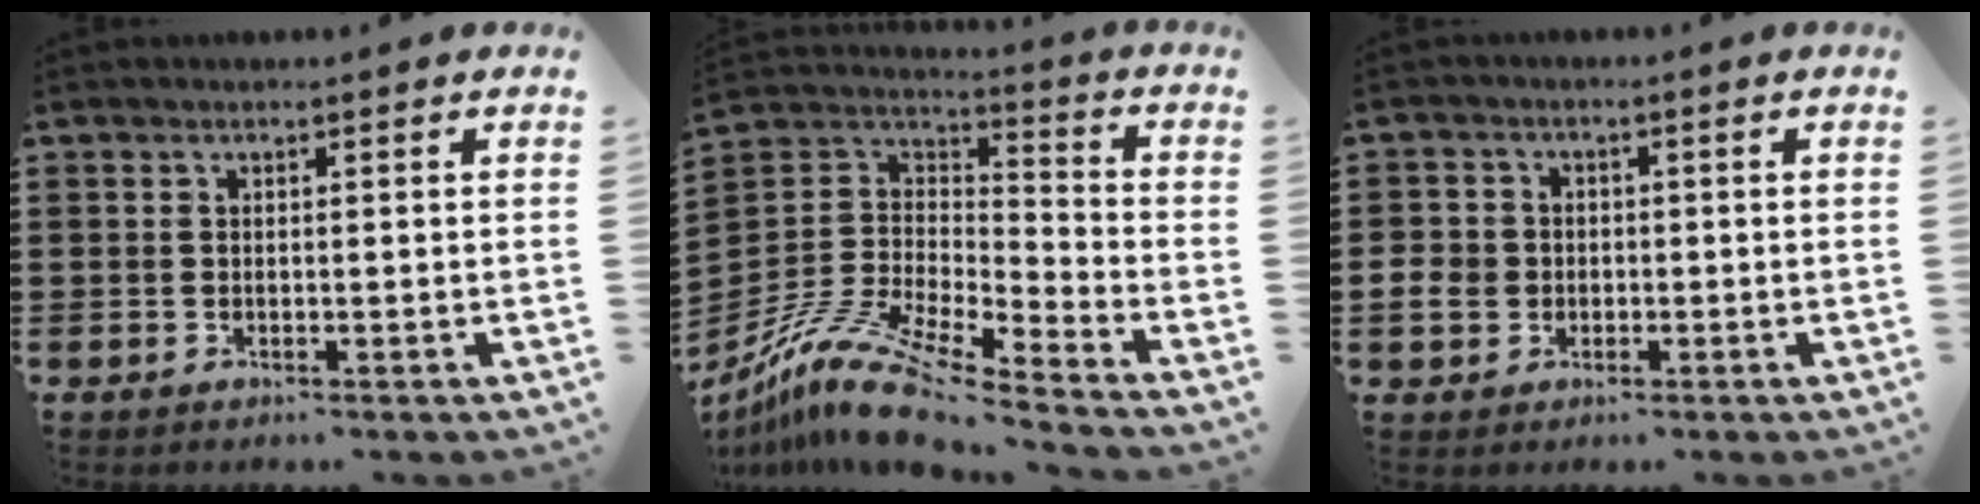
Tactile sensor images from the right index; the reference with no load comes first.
{"total": 12.7, "force": [-10.6, 2.8, 6.4], "torque": [-0.136, 0.028, -0.209]}
{"total": 4.2, "force": [-0.6, 3.8, 1.7], "torque": [-0.055, 0.004, -0.017]}